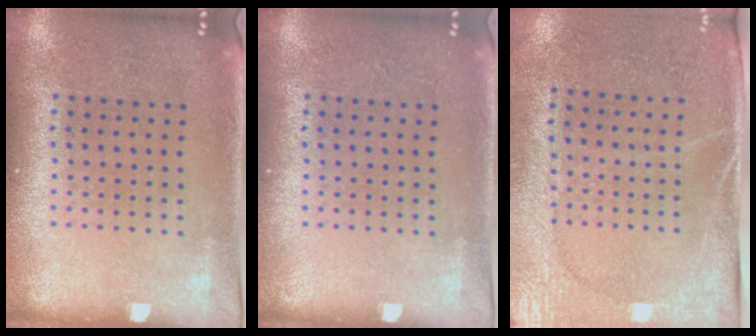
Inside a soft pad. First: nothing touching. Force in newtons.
{"total": 0.0}
{"total": 2.7, "press": 2.3, "slide": 1.4}